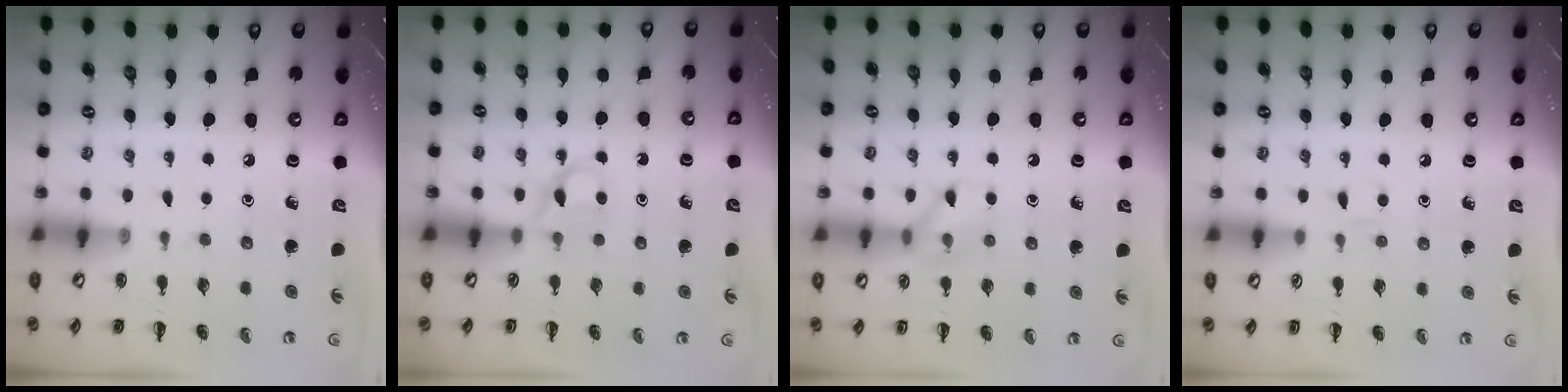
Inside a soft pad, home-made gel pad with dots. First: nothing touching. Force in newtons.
{"total": 3.8, "press": 3.6, "slide": 1.4}
{"total": 8.1, "press": 8.1, "slide": 0.7}
{"total": 2.8, "press": 2.7, "slide": 1.0}